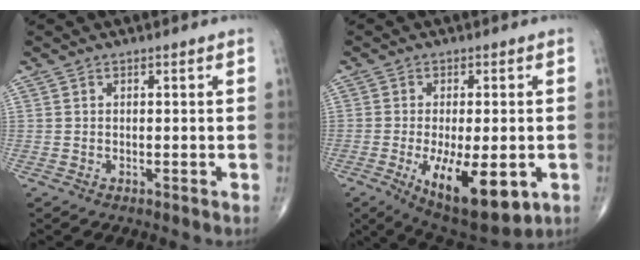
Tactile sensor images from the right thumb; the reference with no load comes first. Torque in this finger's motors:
{"motor_torque": [-0.16, 1.01, 0.26, -0.16, 0.10]}